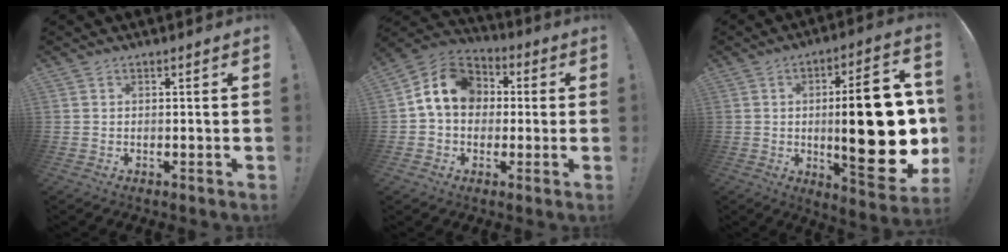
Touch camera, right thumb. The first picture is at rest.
{"total": 12.9, "force": [1.8, 10.5, 7.3], "torque": [-0.111, 0.013, 0.041]}
{"total": 27.6, "force": [-0.8, 8.2, 26.4], "torque": [-0.408, -0.011, -0.008]}